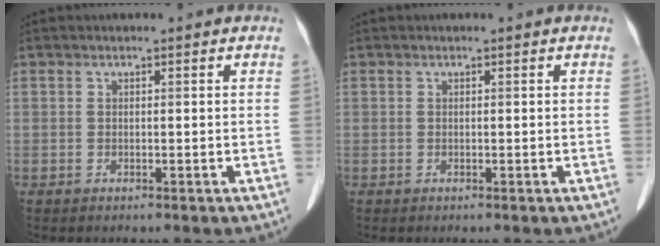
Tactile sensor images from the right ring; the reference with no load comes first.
{"total": 0.0}